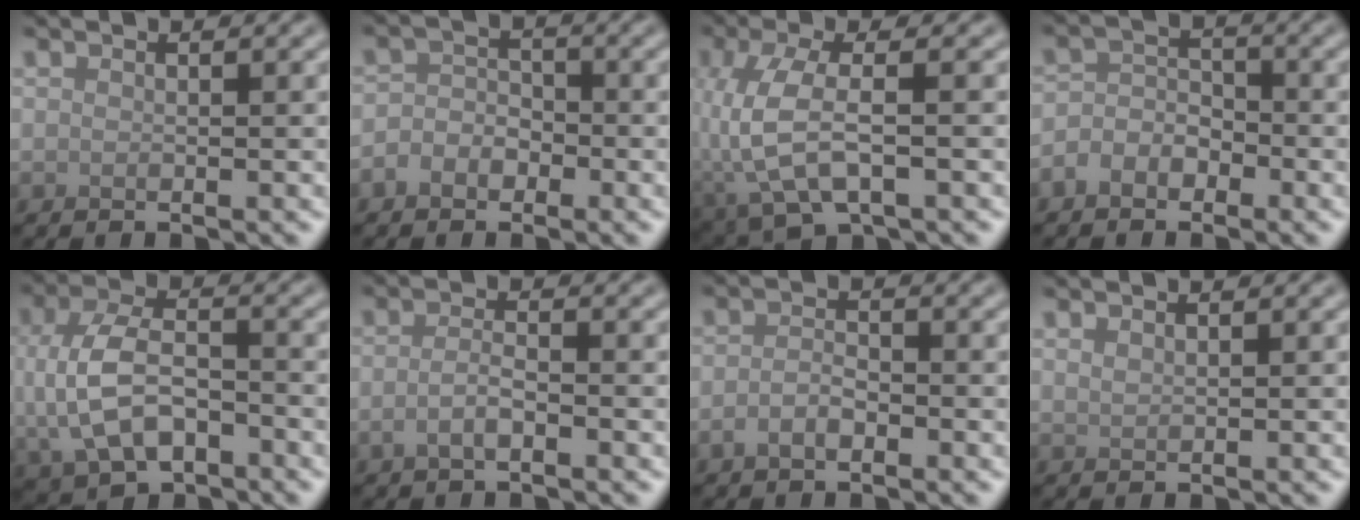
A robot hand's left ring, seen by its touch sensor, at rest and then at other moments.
{"total": 2.2, "force": [-1.1, 1.7, 0.9], "torque": [-0.009, 0.004, -0.029]}
{"total": 6.1, "force": [-1.5, 2.6, 5.4], "torque": [-0.130, -0.007, -0.029]}
{"total": 2.5, "force": [-1.4, 1.7, 1.1], "torque": [-0.014, 0.008, -0.033]}
{"total": 8.0, "force": [-1.4, 5.1, 5.9], "torque": [-0.130, -0.002, -0.031]}
{"total": 1.8, "force": [-0.8, 0.7, 1.5], "torque": [-0.032, 0.001, -0.019]}
{"total": 1.8, "force": [-0.8, 1.0, 1.3], "torque": [-0.028, 0.000, -0.020]}
{"total": 0.7, "force": [0.7, 0.2, 0.2], "torque": [-0.007, 0.000, 0.016]}